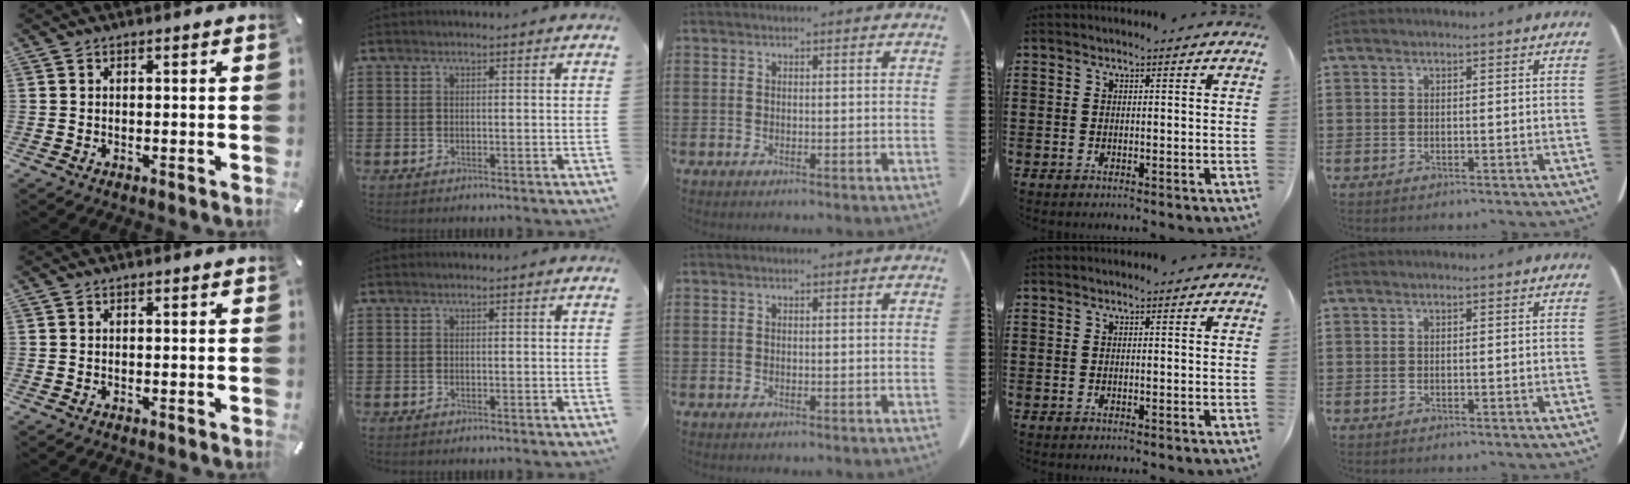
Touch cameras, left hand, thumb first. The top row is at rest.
{}